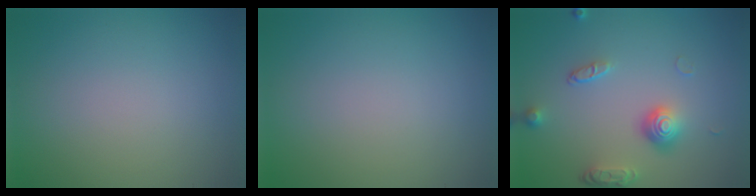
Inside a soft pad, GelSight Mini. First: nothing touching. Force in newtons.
{"total": 0.0}
{"total": 3.8, "press": 2.9, "slide": 2.6}